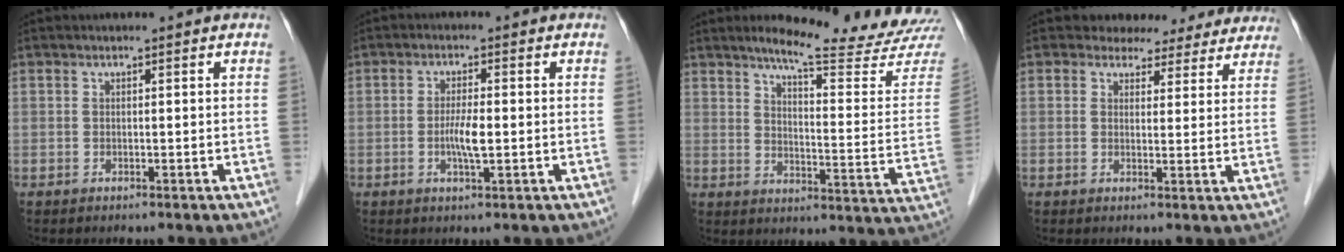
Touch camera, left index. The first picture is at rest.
{"total": 3.5, "force": [-0.6, 0.4, 3.4], "torque": [-0.071, -0.003, -0.012]}
{"total": 19.4, "force": [17.7, -0.8, 7.7], "torque": [-0.112, -0.098, 0.215]}
{"total": 10.4, "force": [9.3, 4.5, 1.4], "torque": [0.015, 0.001, 0.083]}